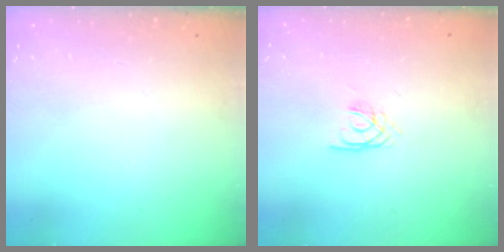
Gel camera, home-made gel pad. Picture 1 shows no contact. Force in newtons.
{"total": 2.1, "press": 2.1, "slide": 0.4}